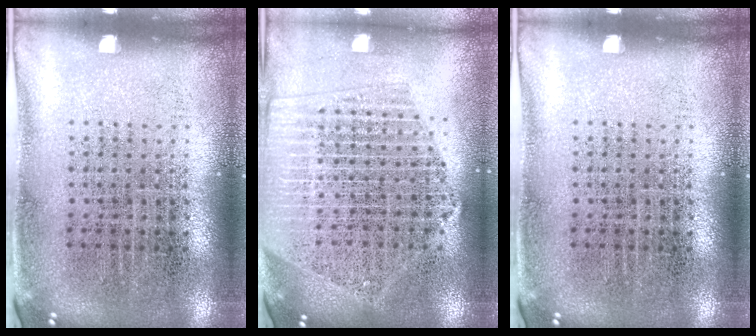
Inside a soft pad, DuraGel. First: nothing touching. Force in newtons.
{"total": 2.1, "press": 2.0, "slide": 0.9}
{"total": 0.0}